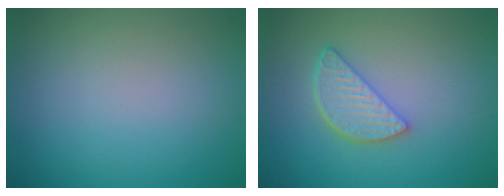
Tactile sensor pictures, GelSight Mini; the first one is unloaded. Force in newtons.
{"total": 3.5, "press": 2.9, "slide": 2.0}